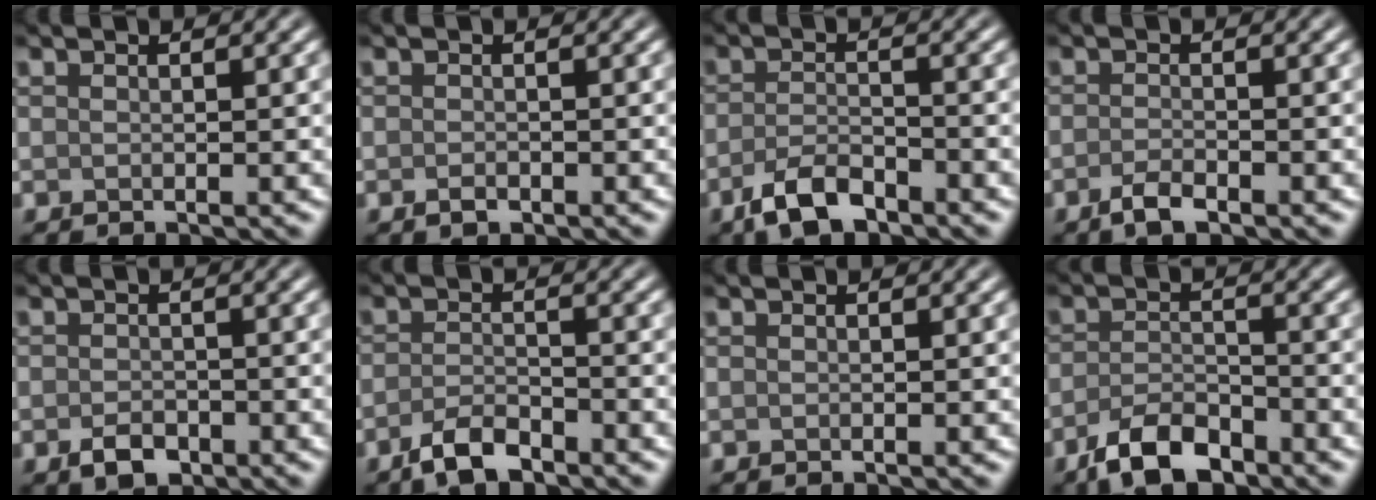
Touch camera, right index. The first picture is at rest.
{"total": 0.8, "force": [-0.4, 0.4, 0.5], "torque": [-0.009, -0.001, -0.007]}
{"total": 3.8, "force": [-2.6, 1.5, 2.4], "torque": [-0.046, -0.001, -0.053]}
{"total": 1.9, "force": [-1.3, 0.5, 1.3], "torque": [-0.029, -0.001, -0.027]}
{"total": 2.1, "force": [-1.1, 1.3, 1.2], "torque": [-0.021, 0.000, -0.022]}
{"total": 3.1, "force": [-2.3, 1.1, 1.9], "torque": [-0.036, 0.003, -0.048]}
{"total": 0.0}
{"total": 4.7, "force": [-3.3, 2.0, 2.6], "torque": [-0.047, -0.005, -0.068]}